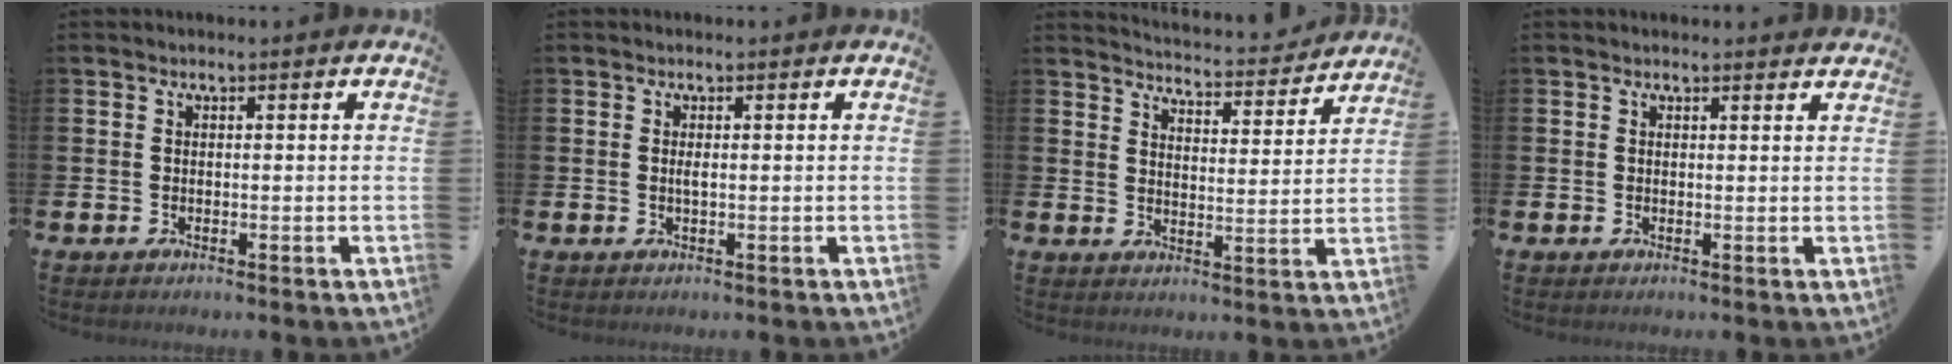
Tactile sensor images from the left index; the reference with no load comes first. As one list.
[{"total": 0.7, "force": [0.1, 0.1, 0.7], "torque": [-0.013, -0.001, 0.001]}, {"total": 4.5, "force": [4.4, 0.2, 0.2], "torque": [-0.020, -0.041, 0.072]}, {"total": 0.8, "force": [0.7, 0.0, 0.1], "torque": [0.007, -0.004, 0.012]}]